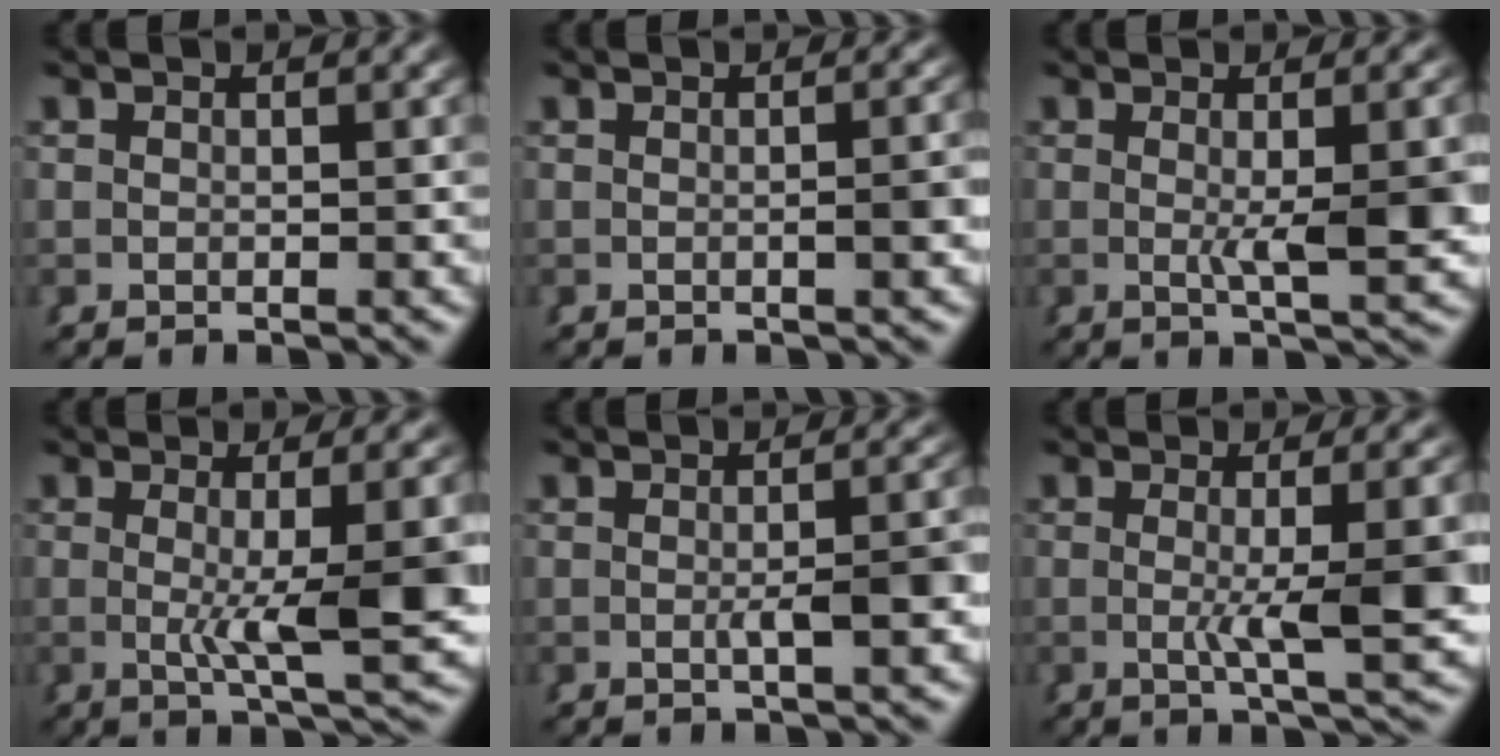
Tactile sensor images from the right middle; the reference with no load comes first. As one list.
[{"total": 1.6, "force": [-0.5, 0.1, 1.5], "torque": [-0.024, 0.005, -0.009]}, {"total": 4.7, "force": [-0.4, 0.3, 4.7], "torque": [-0.069, -0.010, 0.002]}, {"total": 7.4, "force": [-0.3, 1.0, 7.4], "torque": [-0.104, -0.008, 0.002]}, {"total": 3.1, "force": [-1.1, 0.3, 2.9], "torque": [-0.046, -0.001, -0.016]}, {"total": 6.1, "force": [-0.7, 0.5, 6.1], "torque": [-0.089, -0.010, -0.005]}]